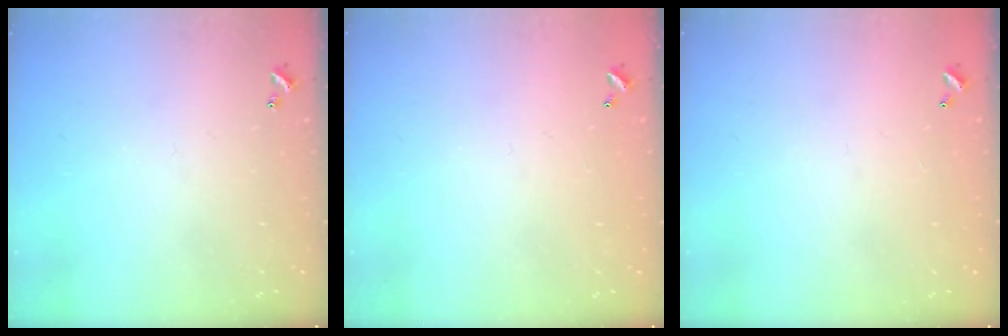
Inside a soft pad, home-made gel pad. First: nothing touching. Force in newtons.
{"total": 2.9, "press": 2.9, "slide": 0.1}
{"total": 2.9, "press": 2.9, "slide": 0.1}